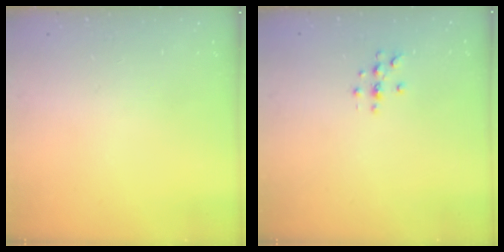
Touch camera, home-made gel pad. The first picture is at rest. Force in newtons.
{"total": 4.2, "press": 4.2, "slide": 0.5}